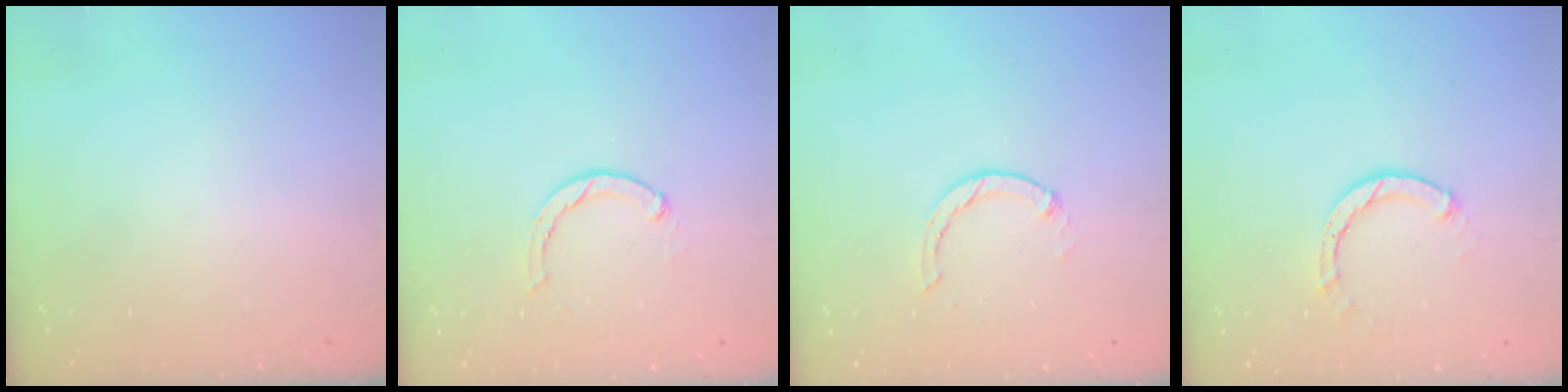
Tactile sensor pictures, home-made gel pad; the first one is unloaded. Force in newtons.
{"total": 1.7, "press": 1.6, "slide": 0.3}
{"total": 0.0}
{"total": 3.5, "press": 3.5, "slide": 0.3}